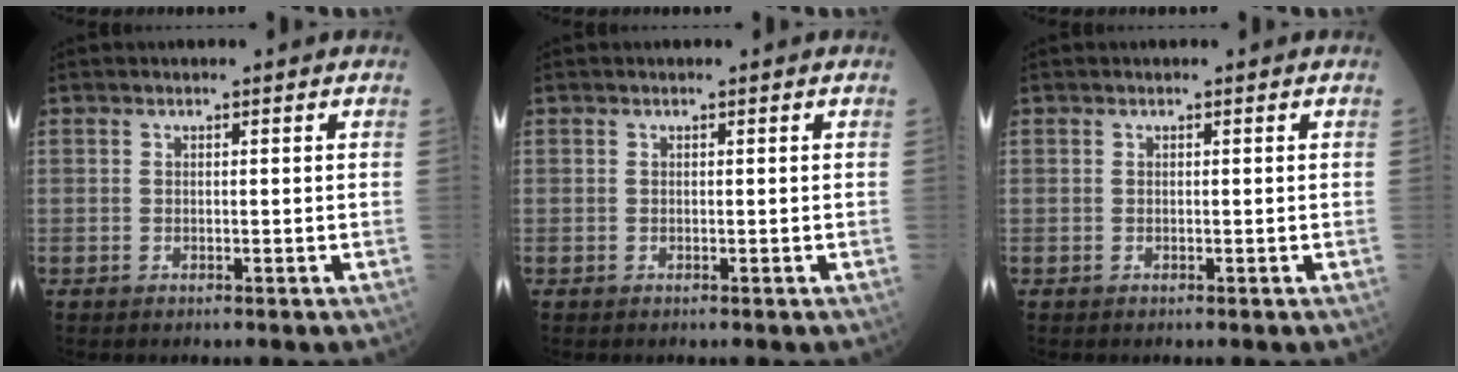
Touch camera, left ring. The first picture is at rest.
{"total": 0.0}
{"total": 0.0}